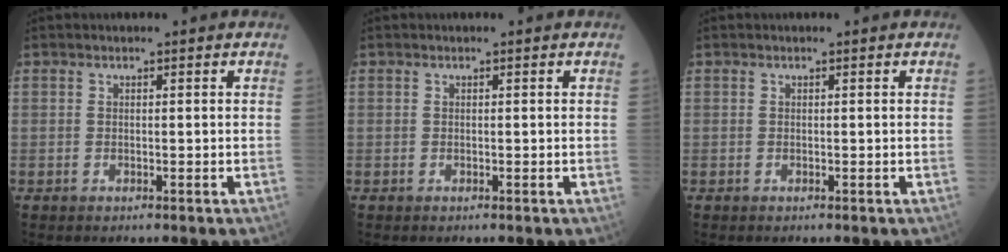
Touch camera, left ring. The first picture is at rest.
{"total": 0.0}
{"total": 0.0}